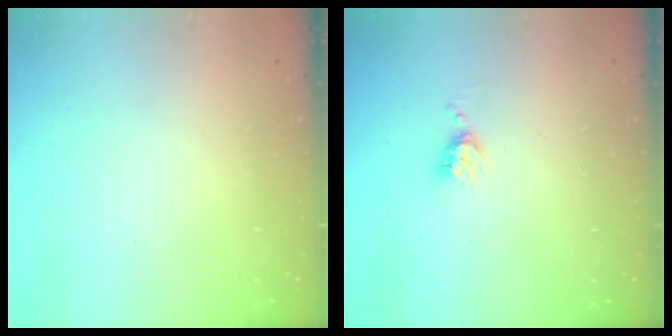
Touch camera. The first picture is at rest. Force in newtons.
{"total": 4.8, "press": 4.8, "slide": 0.4}